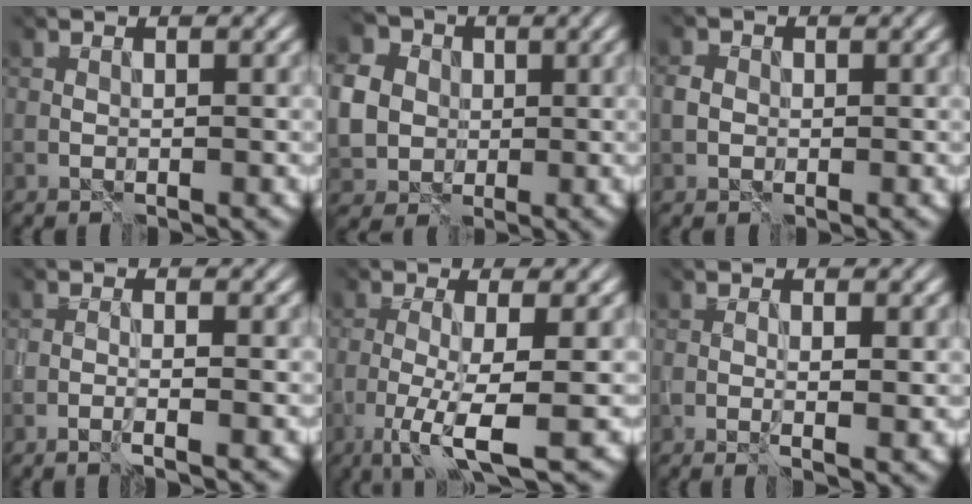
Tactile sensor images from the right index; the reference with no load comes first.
{"total": 6.6, "force": [1.1, 5.9, 2.6], "torque": [-0.079, 0.011, 0.015]}
{"total": 1.3, "force": [-0.2, 1.2, 0.5], "torque": [-0.013, 0.002, -0.008]}
{"total": 1.1, "force": [-0.8, -0.7, 0.5], "torque": [-0.014, -0.002, -0.018]}
{"total": 5.5, "force": [-2.3, 0.5, 5.0], "torque": [-0.095, -0.009, -0.043]}
{"total": 1.8, "force": [0.0, 0.3, 1.8], "torque": [-0.034, -0.008, 0.003]}